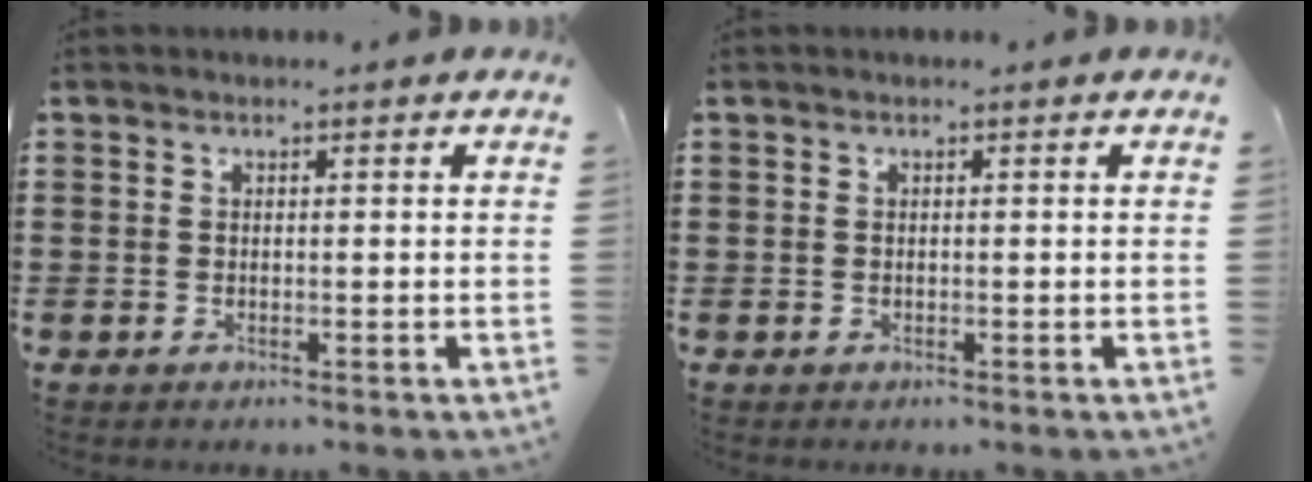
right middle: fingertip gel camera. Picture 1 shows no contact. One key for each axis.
{"total": 0.0}